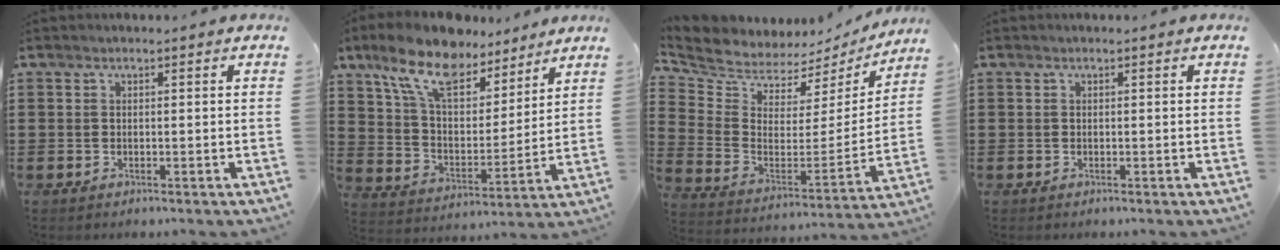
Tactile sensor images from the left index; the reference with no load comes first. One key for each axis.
{"total": 11.4, "fx": 8.8, "fy": 4.5, "fz": 5.7, "tx": -0.141, "ty": -0.032, "tz": 0.159}
{"total": 5.3, "fx": 5.0, "fy": 1.7, "fz": -0.2, "tx": -0.036, "ty": -0.053, "tz": 0.085}
{"total": 0.0}